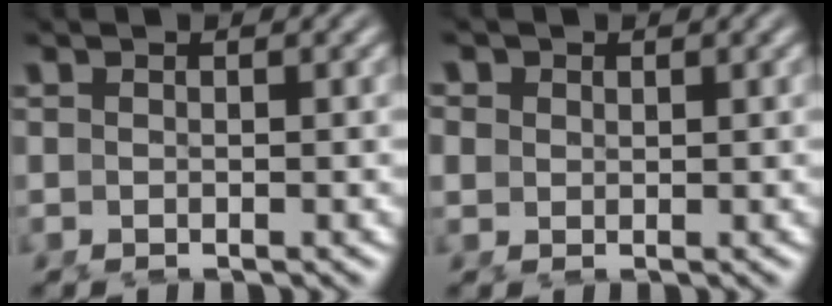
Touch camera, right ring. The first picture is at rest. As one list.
[{"total": 1.8, "force": [0.8, 1.5, 0.7], "torque": [-0.019, -0.007, 0.022]}]